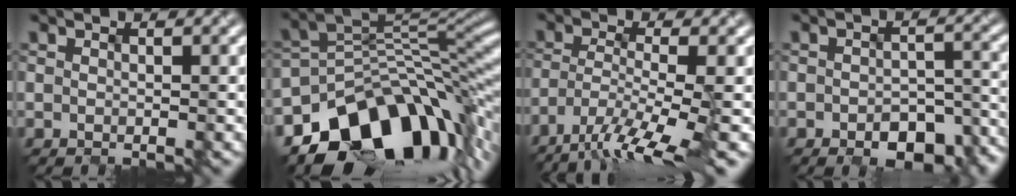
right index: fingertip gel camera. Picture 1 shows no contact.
{"total": 12.8, "force": [-7.5, 8.0, 6.5], "torque": [-0.090, -0.002, -0.132]}
{"total": 7.5, "force": [-5.0, 1.6, 5.4], "torque": [-0.105, -0.014, -0.092]}
{"total": 6.7, "force": [-4.2, 3.4, 3.9], "torque": [-0.048, -0.013, -0.044]}